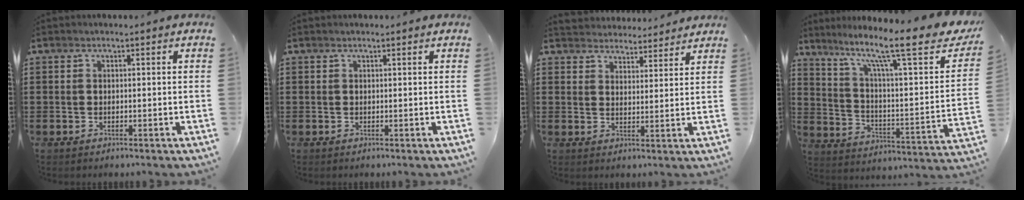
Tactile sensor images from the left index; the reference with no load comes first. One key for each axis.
{"total": 0.0}
{"total": 3.7, "fx": 3.6, "fy": 0.7, "fz": -0.5, "tx": -0.005, "ty": -0.014, "tz": 0.066}
{"total": 13.7, "fx": 9.7, "fy": 2.1, "fz": 9.4, "tx": -0.173, "ty": -0.062, "tz": 0.147}